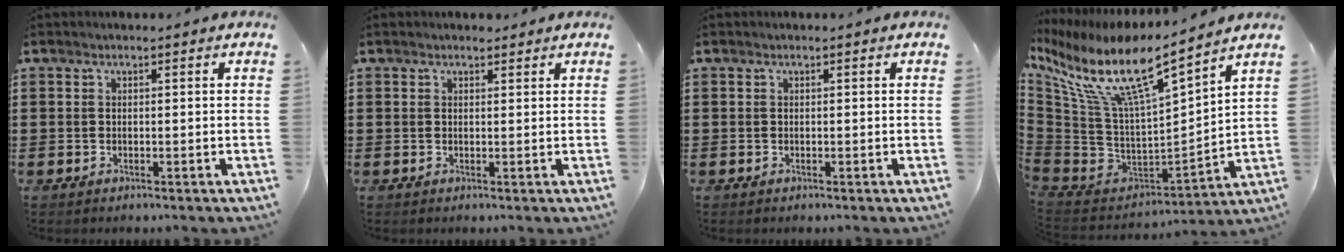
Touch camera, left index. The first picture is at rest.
{"total": 1.0, "force": [0.9, 0.3, 0.2], "torque": [-0.005, 0.003, 0.018]}
{"total": 0.0}
{"total": 12.1, "force": [7.3, 2.4, 9.3], "torque": [-0.216, -0.060, 0.116]}